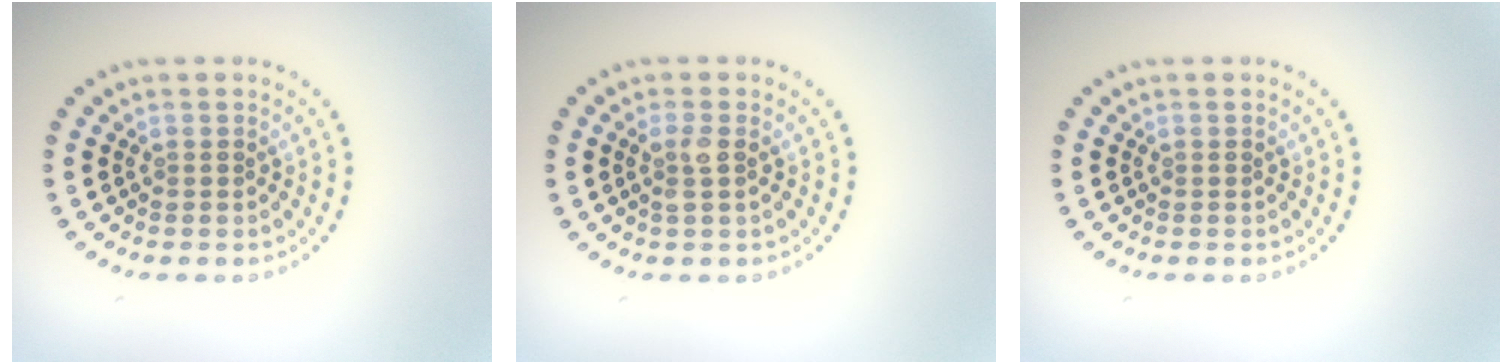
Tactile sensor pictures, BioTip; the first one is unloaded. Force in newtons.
{"total": 1.5, "press": 1.4, "slide": 0.7}
{"total": 0.0}